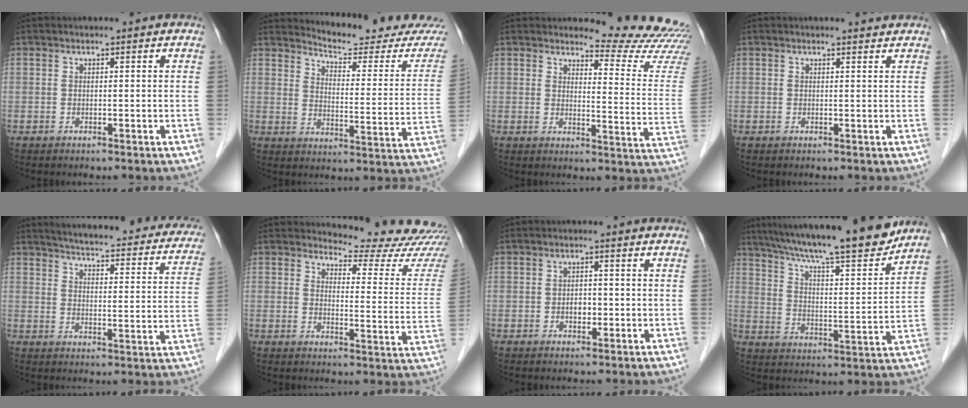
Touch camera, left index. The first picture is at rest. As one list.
[{"total": 16.4, "force": [16.2, 0.3, 3.0], "torque": [-0.042, -0.096, 0.190]}, {"total": 13.7, "force": [13.6, -0.4, 2.0], "torque": [-0.014, -0.132, 0.134]}, {"total": 1.6, "force": [1.6, 0.0, 0.3], "torque": [-0.011, -0.001, 0.018]}, {"total": 26.6, "force": [23.8, 5.1, 10.7], "torque": [-0.144, -0.040, 0.274]}, {"total": 14.6, "force": [14.4, 1.0, 2.4], "torque": [-0.016, -0.102, 0.147]}, {"total": 1.8, "force": [-0.5, 1.2, 1.2], "torque": [-0.018, 0.004, -0.006]}, {"total": 20.2, "force": [17.6, 0.9, 9.8], "torque": [-0.164, -0.006, 0.265]}]